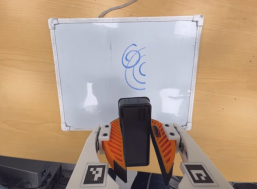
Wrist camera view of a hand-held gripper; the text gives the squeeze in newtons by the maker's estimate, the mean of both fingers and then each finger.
{"total": 8.2, "left": 8.8, "right": 7.6}